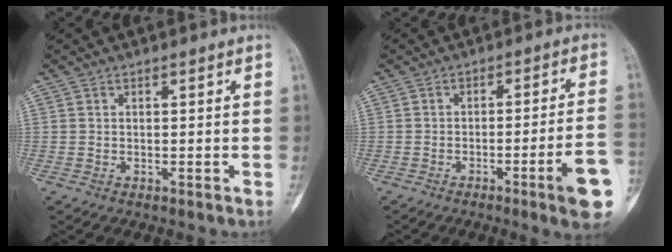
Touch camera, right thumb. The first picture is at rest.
{"total": 10.7, "force": [-4.5, 0.3, 9.7], "torque": [-0.130, 0.015, -0.061]}